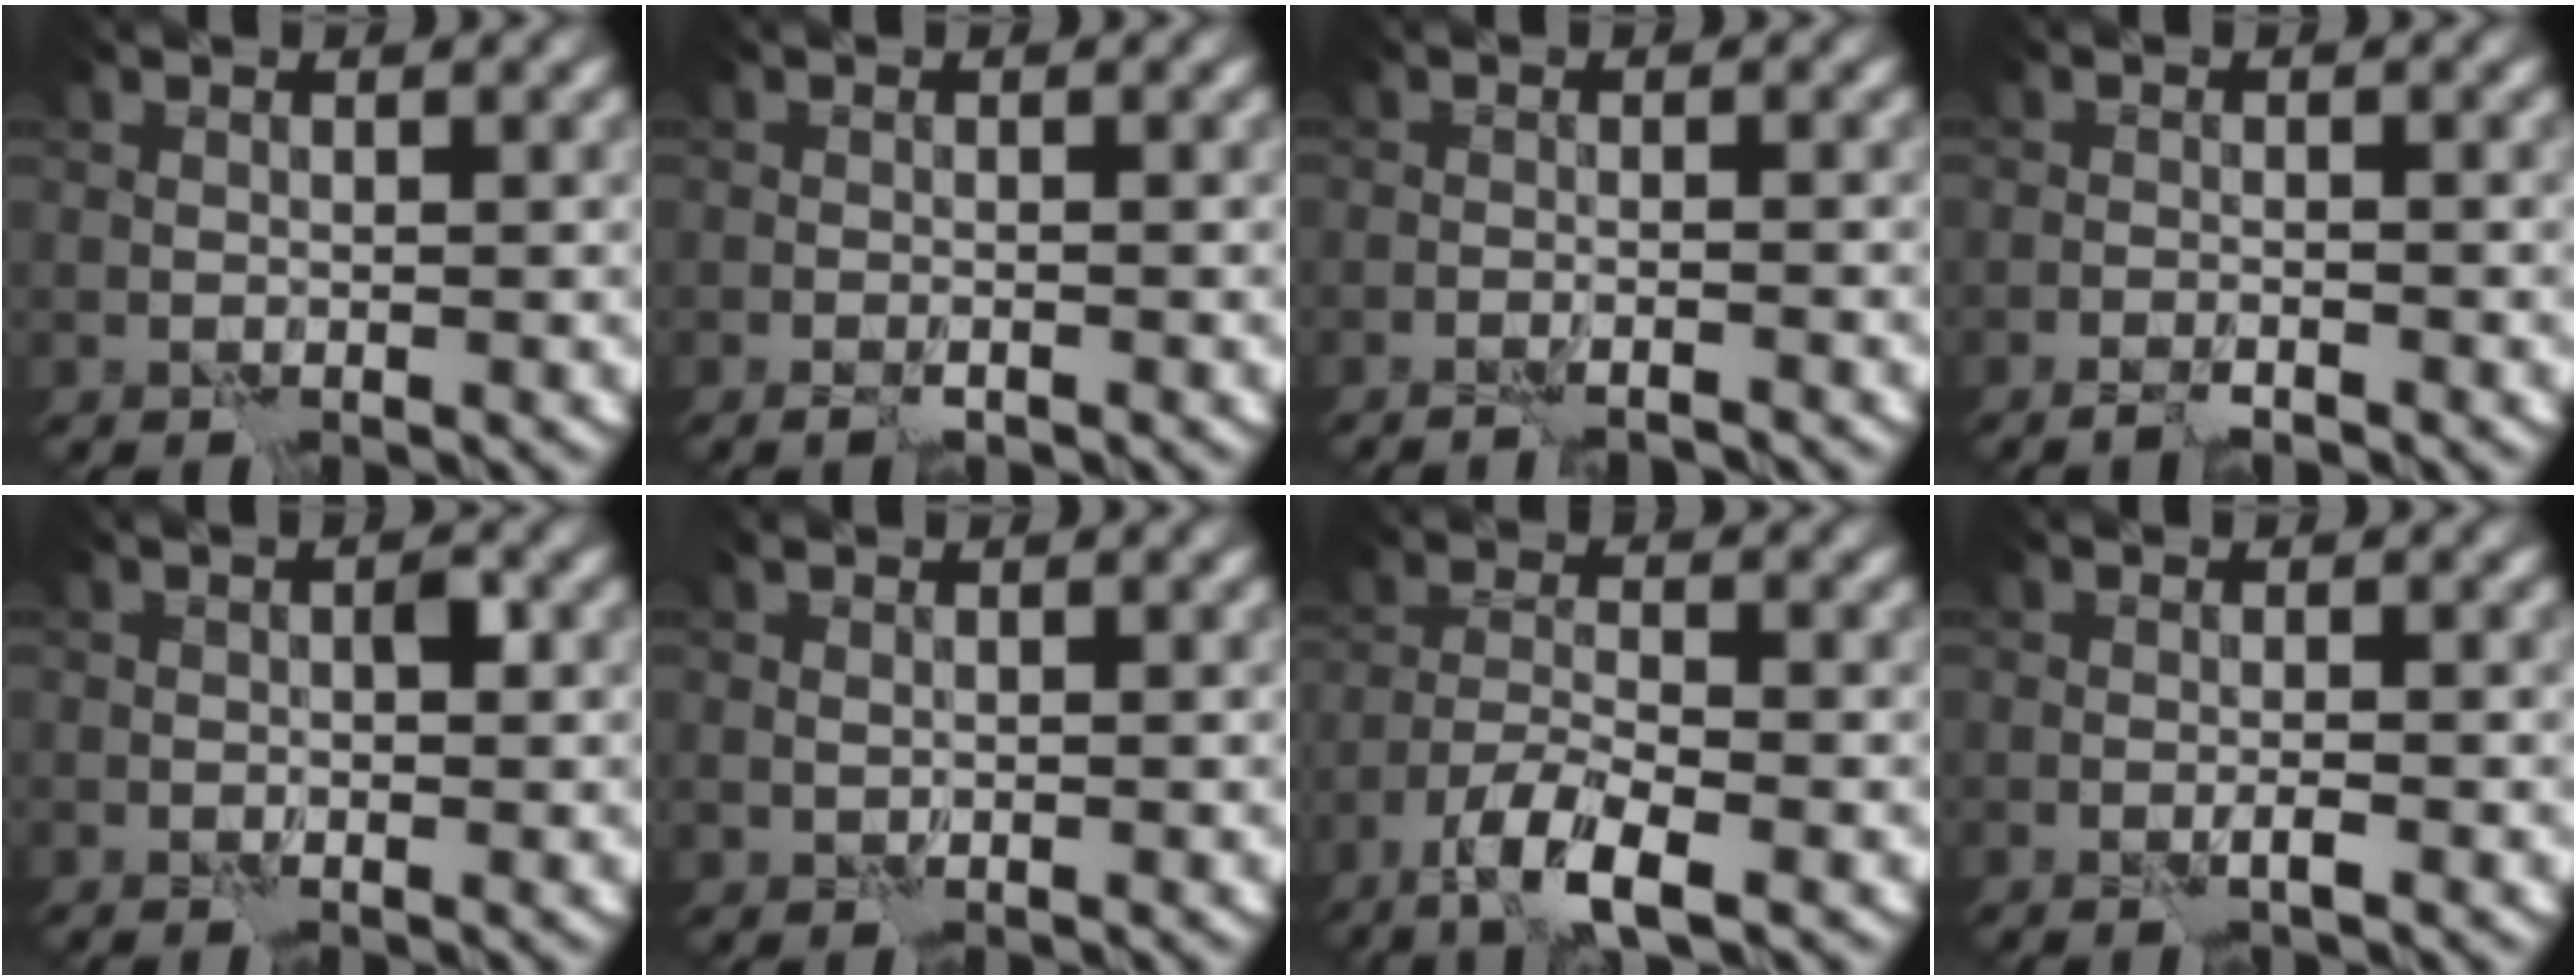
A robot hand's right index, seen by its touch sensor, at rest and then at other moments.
{"total": 0.8, "force": [-0.5, 0.1, 0.6], "torque": [-0.013, -0.002, -0.010]}
{"total": 2.6, "force": [-2.5, 0.1, 0.8], "torque": [-0.010, 0.011, -0.034]}
{"total": 1.2, "force": [-1.1, -0.1, 0.6], "torque": [-0.016, 0.001, -0.022]}
{"total": 1.0, "force": [-0.1, 0.3, 1.0], "torque": [-0.013, 0.003, -0.002]}
{"total": 1.1, "force": [0.3, 0.8, 0.7], "torque": [-0.010, -0.001, 0.010]}
{"total": 5.7, "force": [-3.7, 1.4, 4.1], "torque": [-0.077, -0.004, -0.073]}
{"total": 0.8, "force": [-0.3, -0.2, 0.7], "torque": [-0.013, 0.003, -0.005]}